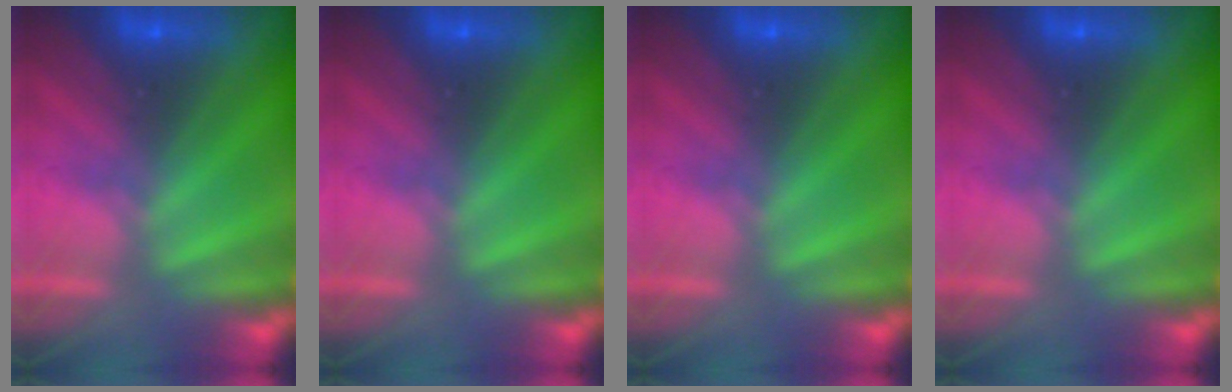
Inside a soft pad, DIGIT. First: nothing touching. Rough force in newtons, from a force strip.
{"total": 0.0}
{"total": 0.0}
{"total": 0.0}